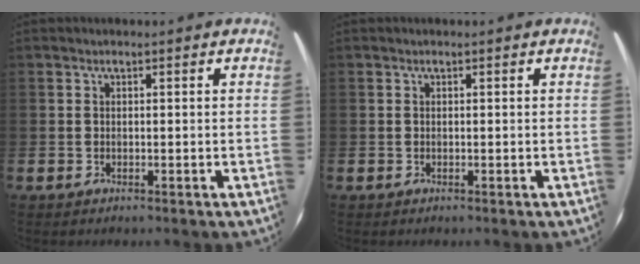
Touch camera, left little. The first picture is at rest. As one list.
[{"total": 0.0}]